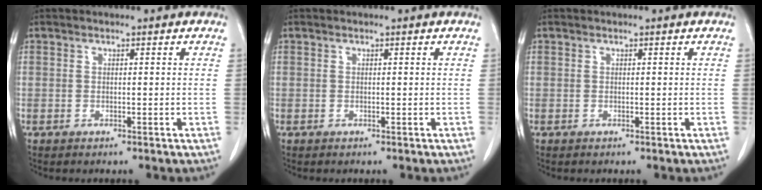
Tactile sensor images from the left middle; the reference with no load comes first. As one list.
[{"total": 0.0}, {"total": 0.0}]